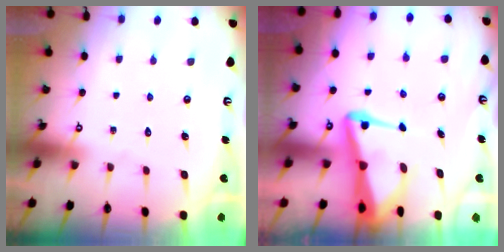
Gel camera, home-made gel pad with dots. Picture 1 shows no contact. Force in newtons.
{"total": 7.0, "press": 6.9, "slide": 0.8}